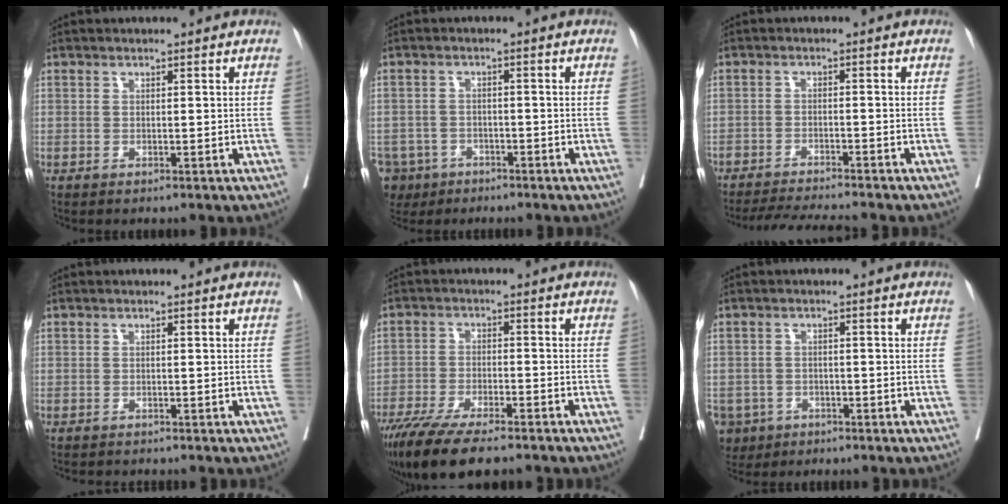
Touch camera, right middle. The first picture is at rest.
{"total": 8.6, "force": [-5.4, 6.5, 1.7], "torque": [-0.057, -0.004, -0.089]}
{"total": 9.0, "force": [-8.4, 0.0, 3.3], "torque": [-0.040, -0.012, -0.134]}
{"total": 2.8, "force": [-2.6, 0.5, 0.8], "torque": [-0.014, -0.007, -0.036]}
{"total": 13.7, "force": [-11.0, 2.5, 7.8], "torque": [-0.135, -0.032, -0.180]}
{"total": 6.5, "force": [-3.8, 5.1, 1.2], "torque": [-0.034, 0.002, -0.061]}